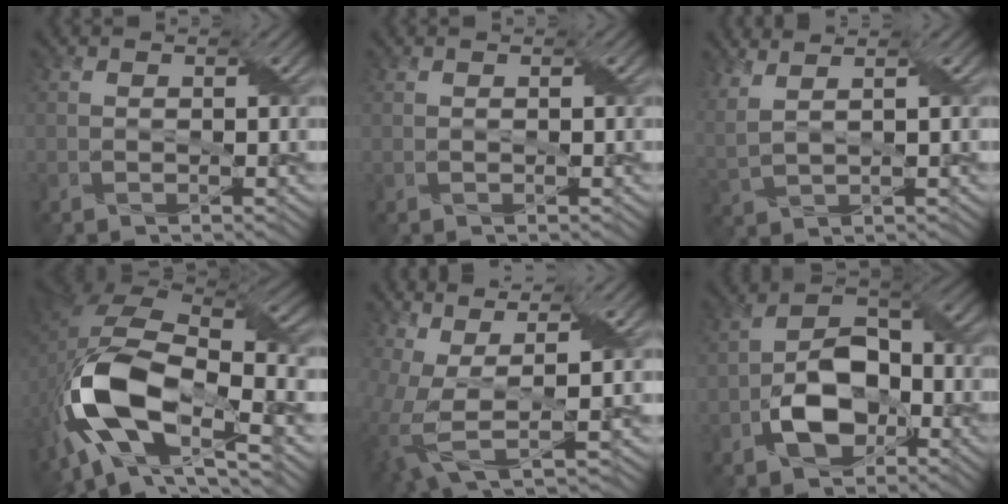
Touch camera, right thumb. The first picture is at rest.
{"total": 0.0}
{"total": 4.7, "force": [3.3, 1.5, 3.1], "torque": [-0.071, 0.018, 0.052]}
{"total": 16.3, "force": [-5.4, 8.4, 12.8], "torque": [-0.260, -0.022, -0.106]}
{"total": 8.0, "force": [0.5, 2.7, 7.6], "torque": [-0.188, -0.002, 0.014]}
{"total": 9.7, "force": [-3.6, 6.1, 6.6], "torque": [-0.117, 0.005, -0.072]}